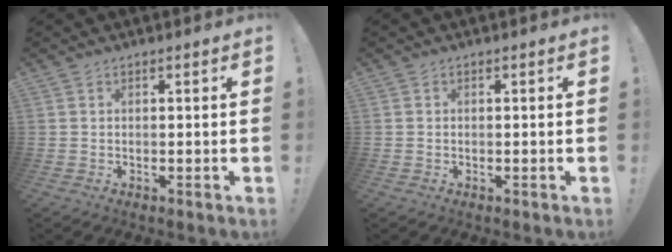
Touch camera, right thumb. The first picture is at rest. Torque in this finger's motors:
{"motor_torque": [0.24, 0.13, 0.04, -0.09, 0.00]}